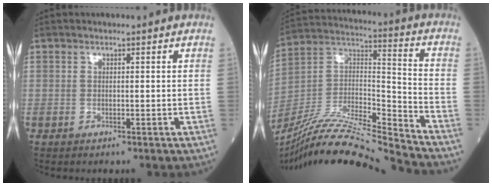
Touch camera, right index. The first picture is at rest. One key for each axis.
{"total": 21.3, "fx": -19.5, "fy": -1.0, "fz": 8.4, "tx": -0.188, "ty": 0.001, "tz": -0.350}